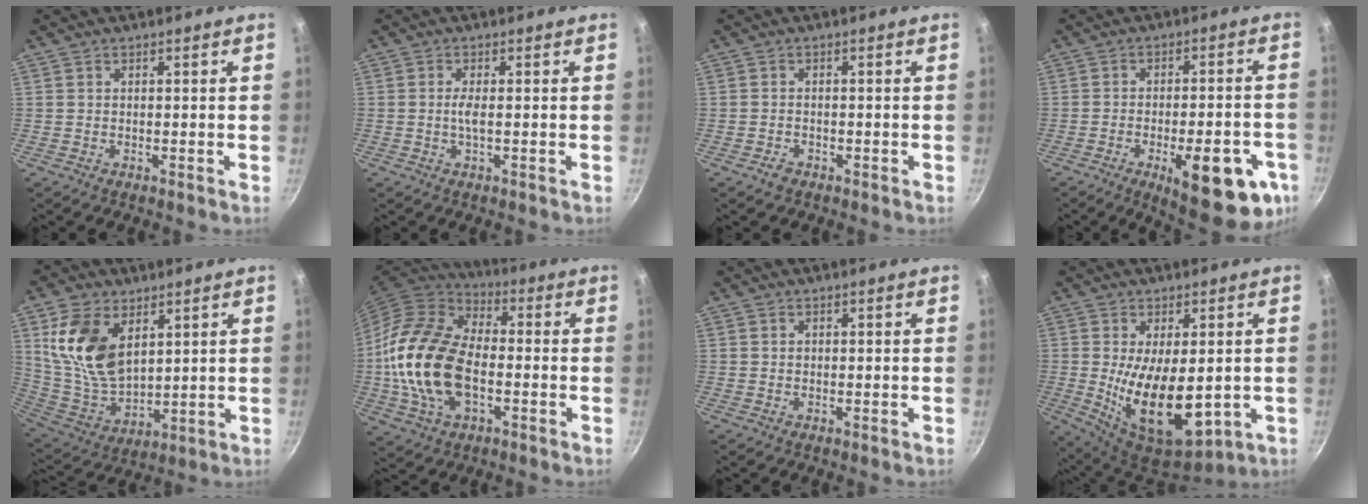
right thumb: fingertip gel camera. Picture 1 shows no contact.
{"total": 2.1, "force": [-0.1, 0.4, 2.0], "torque": [-0.050, 0.000, -0.002]}
{"total": 1.3, "force": [-0.8, 0.9, 0.6], "torque": [-0.013, 0.004, -0.013]}
{"total": 18.7, "force": [-7.4, 7.0, 15.7], "torque": [-0.170, 0.015, -0.089]}
{"total": 16.1, "force": [6.0, 9.9, 11.2], "torque": [-0.196, -0.038, 0.132]}
{"total": 21.0, "force": [-2.7, 13.0, 16.2], "torque": [-0.298, 0.027, -0.059]}
{"total": 1.0, "force": [0.3, 0.8, 0.4], "torque": [-0.005, 0.005, 0.005]}
{"total": 16.1, "force": [-1.0, 8.2, 13.8], "torque": [-0.213, -0.026, 0.006]}